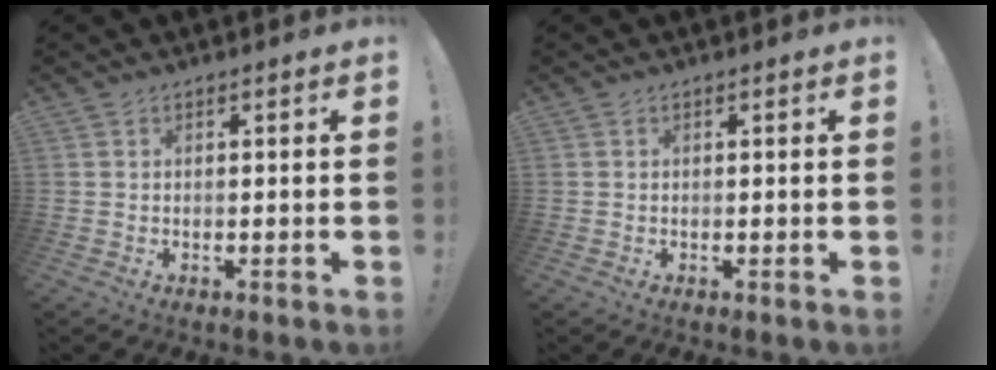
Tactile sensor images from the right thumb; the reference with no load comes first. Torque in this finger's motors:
{"motor_torque": [-0.16, -0.10, -0.16, 0.13, 0.01]}